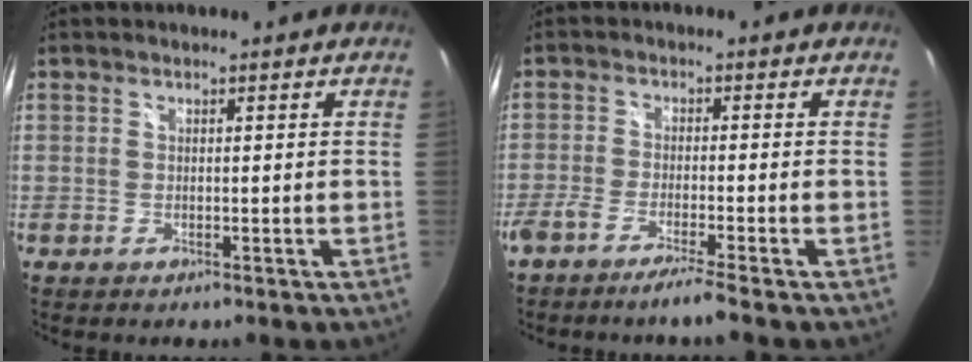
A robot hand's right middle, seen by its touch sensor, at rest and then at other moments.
{"total": 5.3, "force": [-4.3, -0.7, 3.0], "torque": [-0.074, -0.013, -0.081]}